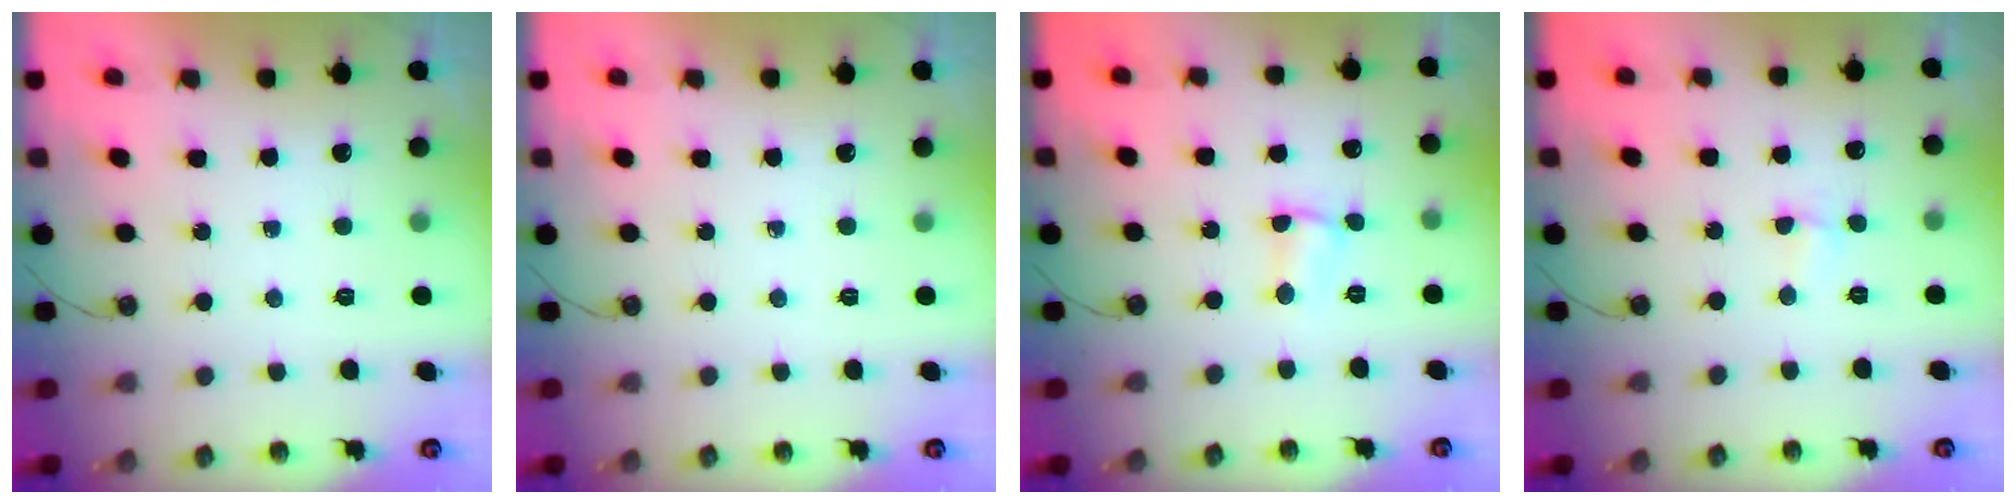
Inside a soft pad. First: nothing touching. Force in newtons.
{"total": 0.0}
{"total": 3.9, "press": 2.5, "slide": 2.9}
{"total": 2.0, "press": 1.9, "slide": 0.5}